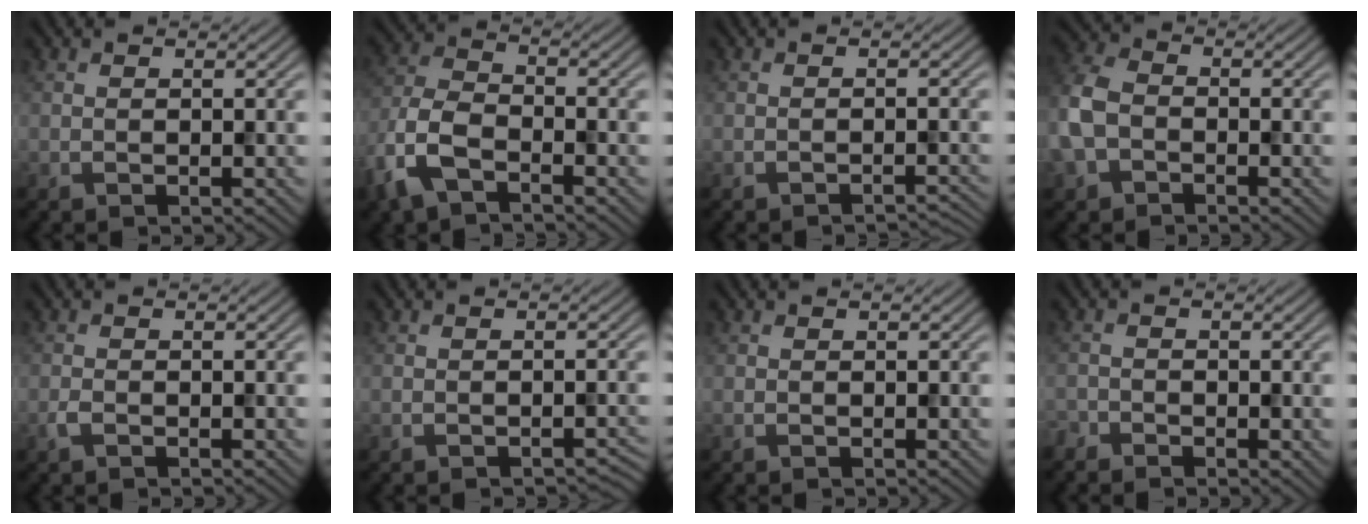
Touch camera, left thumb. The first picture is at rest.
{"total": 7.7, "force": [-4.5, 3.8, 5.1], "torque": [-0.127, -0.005, -0.108]}
{"total": 1.6, "force": [-1.5, 0.2, 0.7], "torque": [0.001, 0.003, -0.026]}
{"total": 6.3, "force": [-1.7, 4.8, 3.7], "torque": [-0.108, -0.006, -0.045]}
{"total": 1.0, "force": [-0.6, 0.5, 0.7], "torque": [-0.019, -0.001, -0.014]}
{"total": 1.1, "force": [-0.9, 0.3, 0.5], "torque": [-0.005, -0.001, -0.012]}
{"total": 0.0}
{"total": 1.6, "force": [-1.3, 0.8, 0.5], "torque": [-0.010, -0.003, -0.032]}